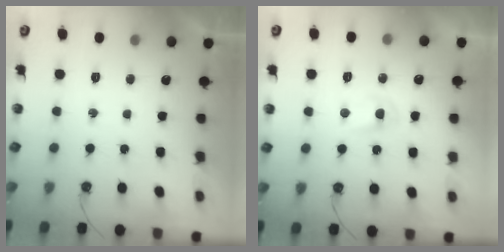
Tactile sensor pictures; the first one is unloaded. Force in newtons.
{"total": 2.5, "press": 2.5, "slide": 0.4}